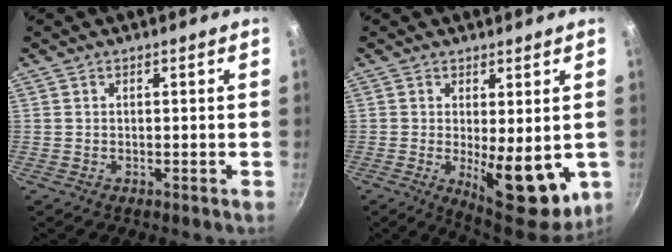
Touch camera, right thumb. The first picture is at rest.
{"total": 13.0, "force": [-1.6, 5.4, 11.8], "torque": [-0.137, -0.016, -0.006]}